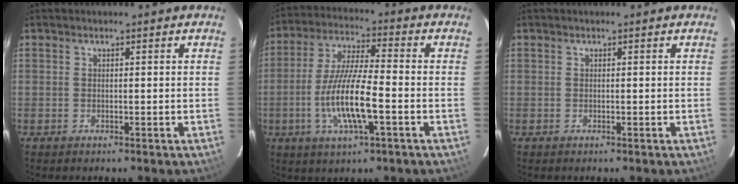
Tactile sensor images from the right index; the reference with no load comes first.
{"total": 12.4, "force": [-3.7, 2.2, 11.6], "torque": [-0.235, -0.006, -0.071]}
{"total": 0.0}